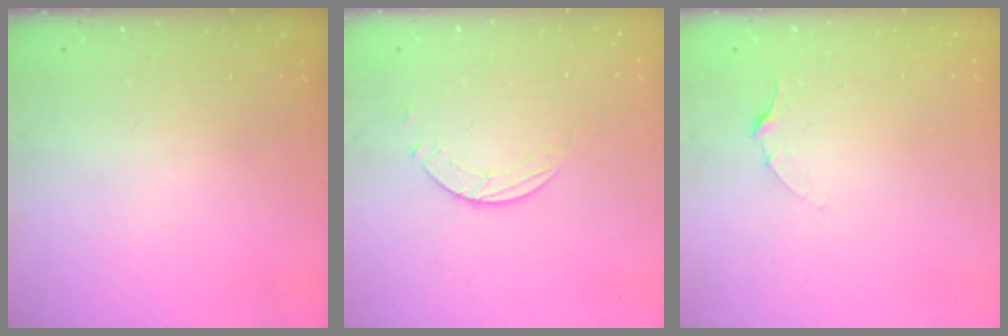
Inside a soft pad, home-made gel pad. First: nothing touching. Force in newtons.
{"total": 2.5, "press": 2.4, "slide": 0.2}
{"total": 5.2, "press": 5.2, "slide": 0.5}